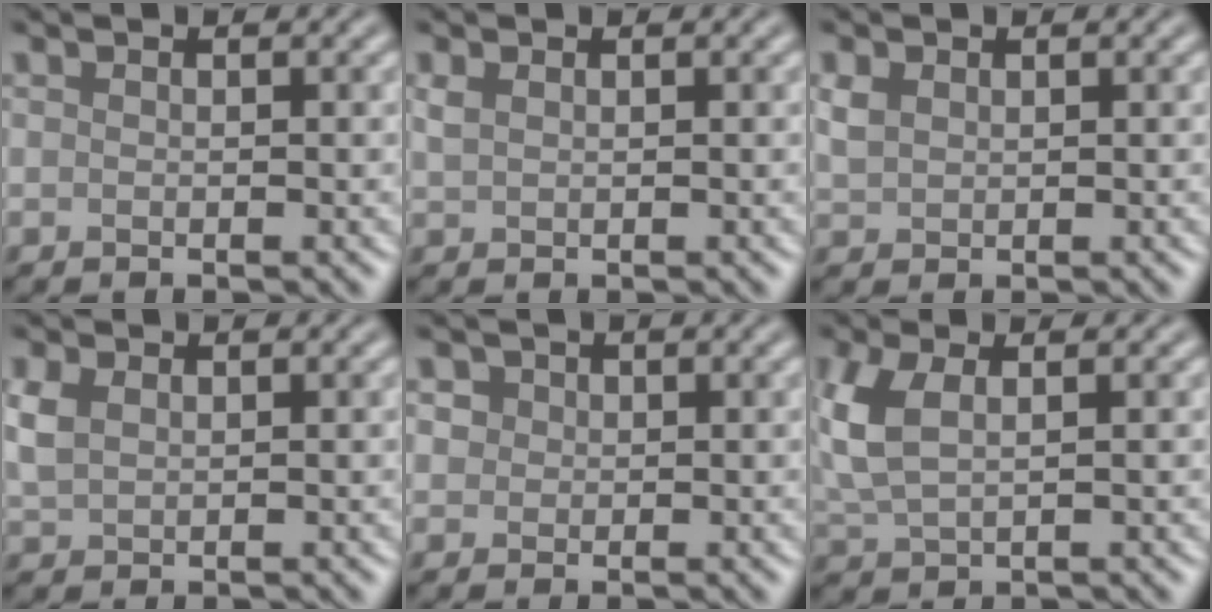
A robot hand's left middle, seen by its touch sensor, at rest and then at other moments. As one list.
[{"total": 1.0, "force": [0.5, 0.6, 0.6], "torque": [-0.016, 0.001, 0.014]}, {"total": 1.5, "force": [0.7, 1.1, 0.7], "torque": [-0.018, 0.003, 0.018]}, {"total": 2.3, "force": [0.8, 1.6, 1.5], "torque": [-0.038, 0.003, 0.018]}, {"total": 1.9, "force": [0.9, 1.5, 0.7], "torque": [-0.016, 0.006, 0.013]}, {"total": 4.4, "force": [1.2, 2.2, 3.5], "torque": [-0.096, 0.005, 0.026]}]